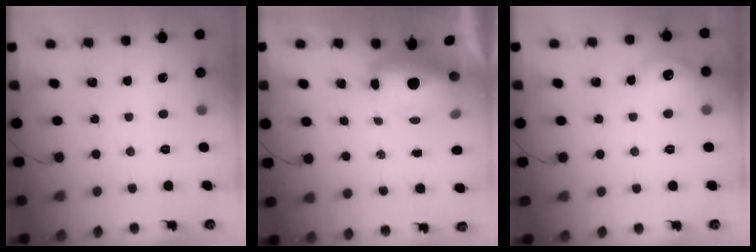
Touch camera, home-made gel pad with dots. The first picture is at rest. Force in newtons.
{"total": 13.4, "press": 9.2, "slide": 9.8}
{"total": 10.1, "press": 8.3, "slide": 5.8}